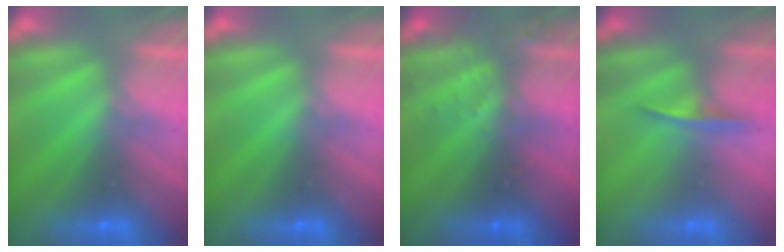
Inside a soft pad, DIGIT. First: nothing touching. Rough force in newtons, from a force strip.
{"total": 0.0}
{"total": 3.4}
{"total": 1.0}